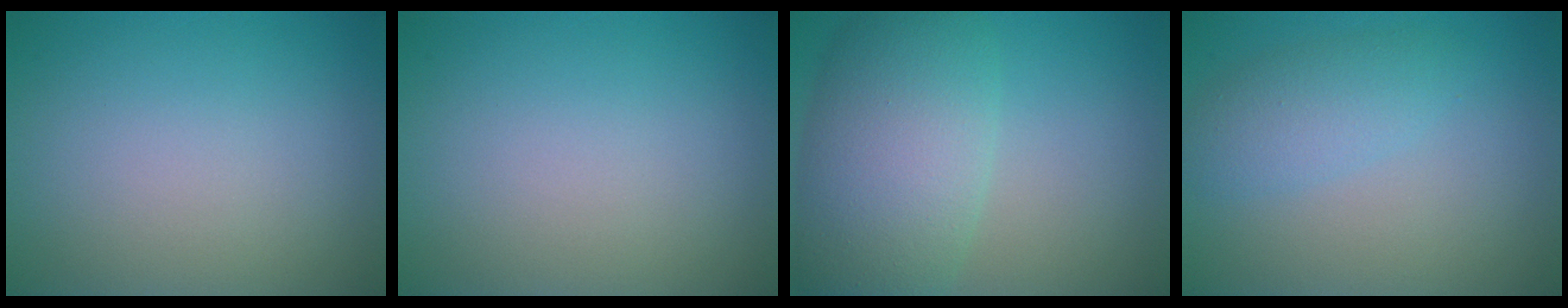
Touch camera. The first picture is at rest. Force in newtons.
{"total": 0.0}
{"total": 8.4, "press": 8.4, "slide": 0.3}
{"total": 2.8, "press": 2.8, "slide": 0.1}